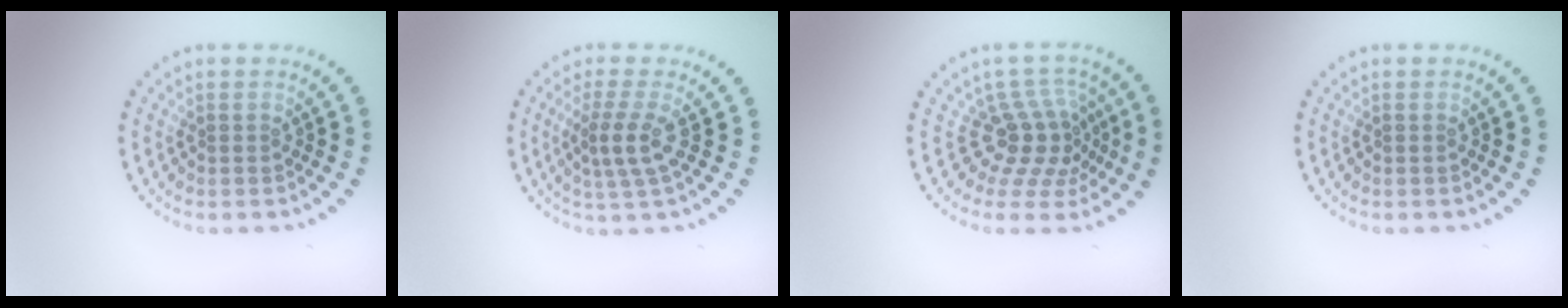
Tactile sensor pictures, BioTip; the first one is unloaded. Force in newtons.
{"total": 2.7, "press": 2.2, "slide": 1.6}
{"total": 4.1, "press": 2.8, "slide": 3.1}
{"total": 0.0}